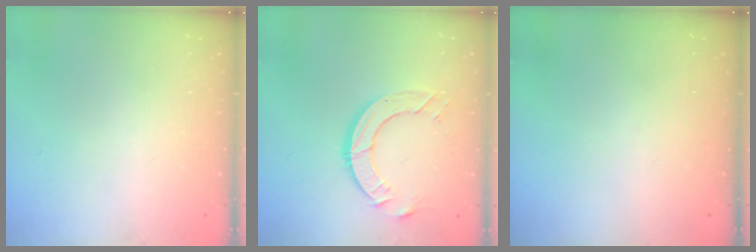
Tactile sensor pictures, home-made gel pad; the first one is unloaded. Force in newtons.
{"total": 9.5, "press": 9.5, "slide": 1.0}
{"total": 0.0}